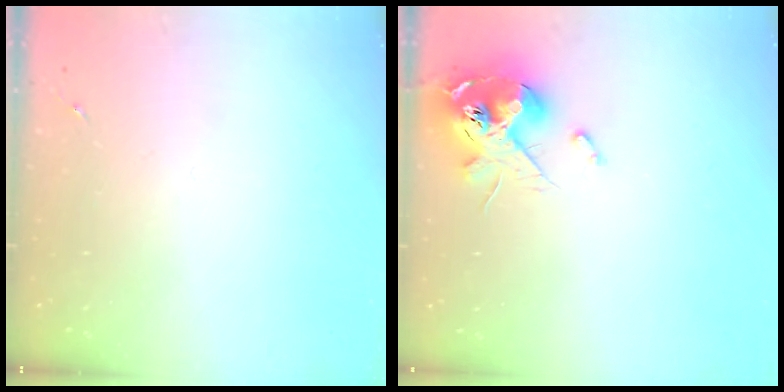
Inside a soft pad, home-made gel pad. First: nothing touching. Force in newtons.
{"total": 13.4, "press": 13.3, "slide": 1.4}